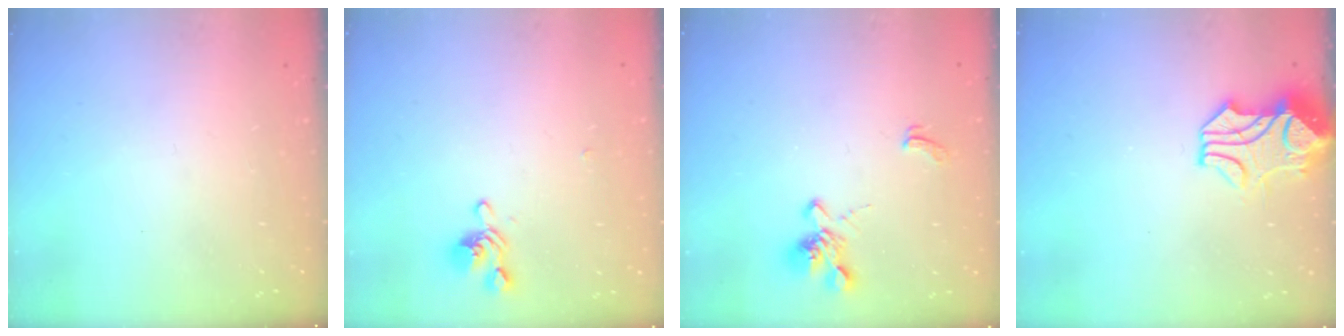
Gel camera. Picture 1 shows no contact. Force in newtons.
{"total": 1.3, "press": 0.9, "slide": 1.0}
{"total": 2.4, "press": 2.0, "slide": 1.2}
{"total": 2.0, "press": 1.8, "slide": 1.0}